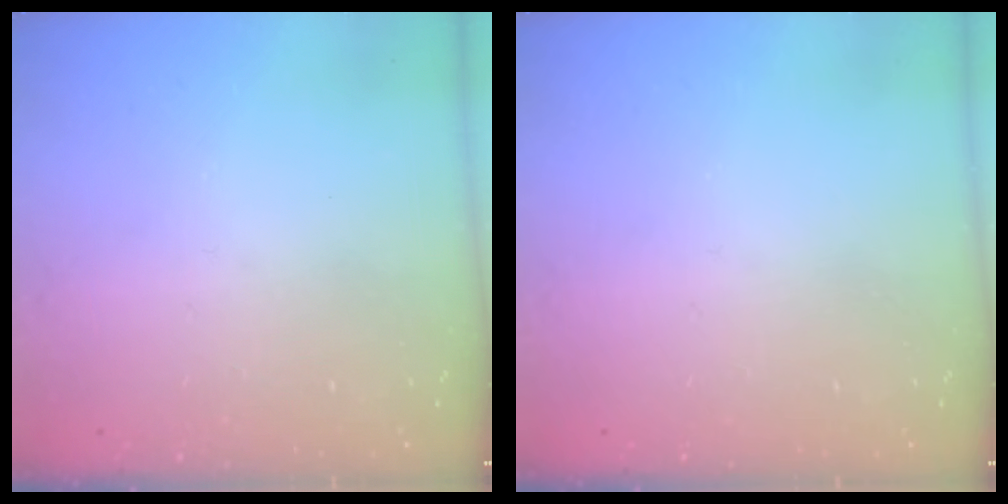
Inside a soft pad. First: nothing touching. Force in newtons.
{"total": 0.0}